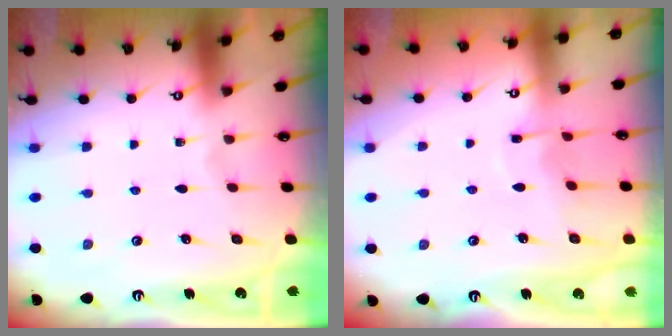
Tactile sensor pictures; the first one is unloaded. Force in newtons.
{"total": 3.4, "press": 3.4, "slide": 0.3}